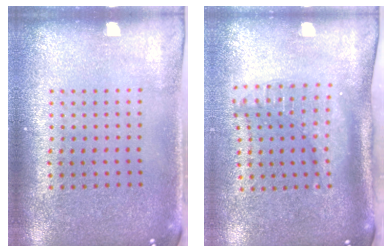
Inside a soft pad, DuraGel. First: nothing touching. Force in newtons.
{"total": 2.1, "press": 1.5, "slide": 1.4}